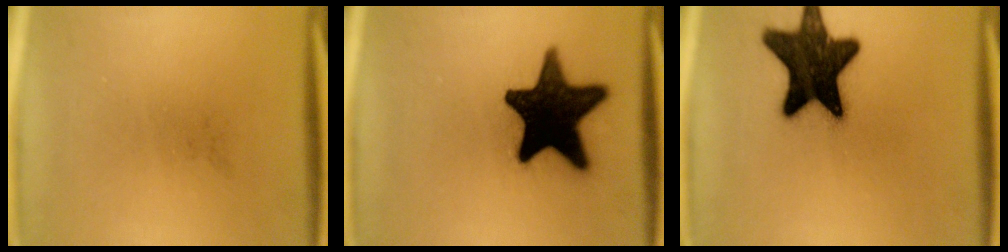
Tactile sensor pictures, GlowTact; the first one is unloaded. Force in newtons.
{"total": 19.2}
{"total": 17.9}